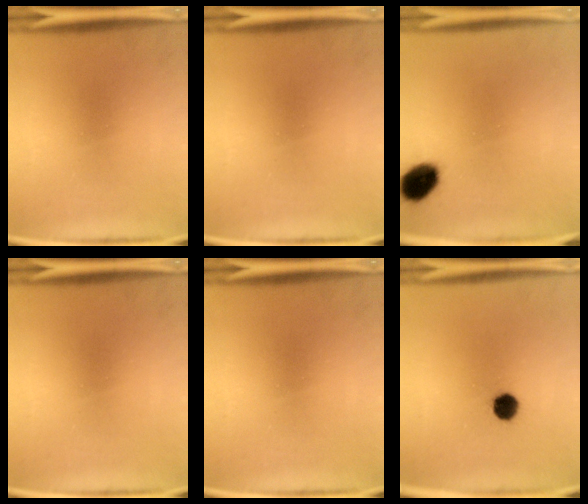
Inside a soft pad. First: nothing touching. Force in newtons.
{"total": 0.0}
{"total": 7.8}
{"total": 0.0}
{"total": 0.0}
{"total": 4.7}